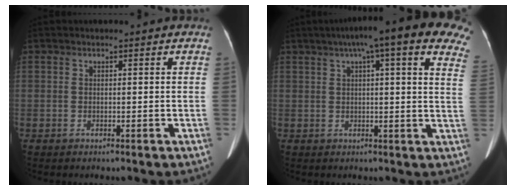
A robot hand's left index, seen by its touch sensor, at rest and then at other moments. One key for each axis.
{"total": 20.2, "fx": 13.5, "fy": 3.1, "fz": 14.7, "tx": -0.205, "ty": 0.044, "tz": 0.151}